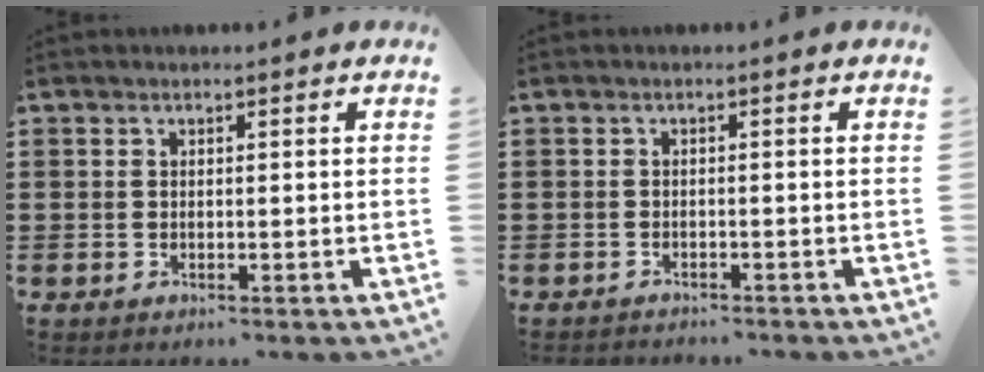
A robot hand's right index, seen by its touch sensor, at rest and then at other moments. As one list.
[{"total": 1.1, "force": [-1.1, -0.1, 0.0], "torque": [-0.004, -0.001, -0.022]}]